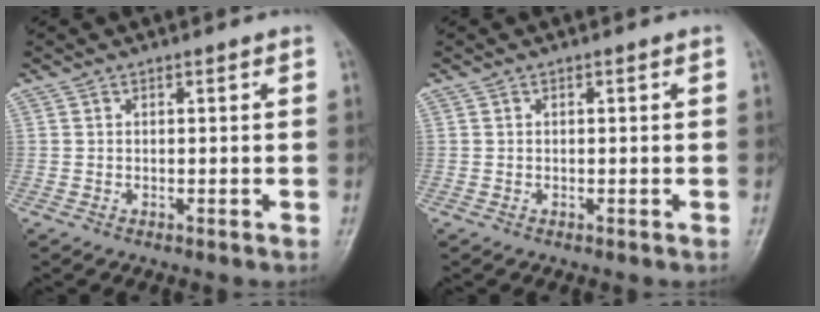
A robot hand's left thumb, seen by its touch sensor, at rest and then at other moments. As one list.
[{"total": 0.0}]